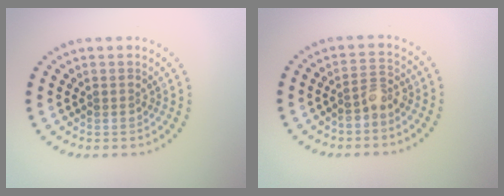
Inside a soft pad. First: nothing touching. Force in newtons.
{"total": 2.0, "press": 1.6, "slide": 1.1}